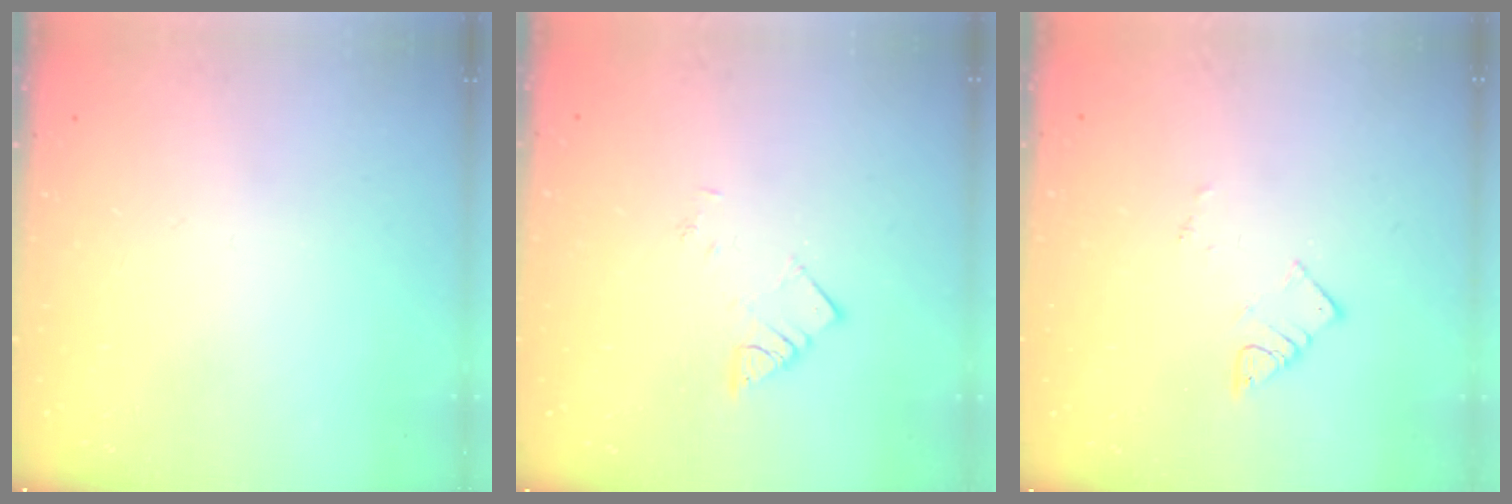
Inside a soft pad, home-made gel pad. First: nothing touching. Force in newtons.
{"total": 3.7, "press": 3.7, "slide": 0.1}
{"total": 4.1, "press": 4.1, "slide": 0.2}